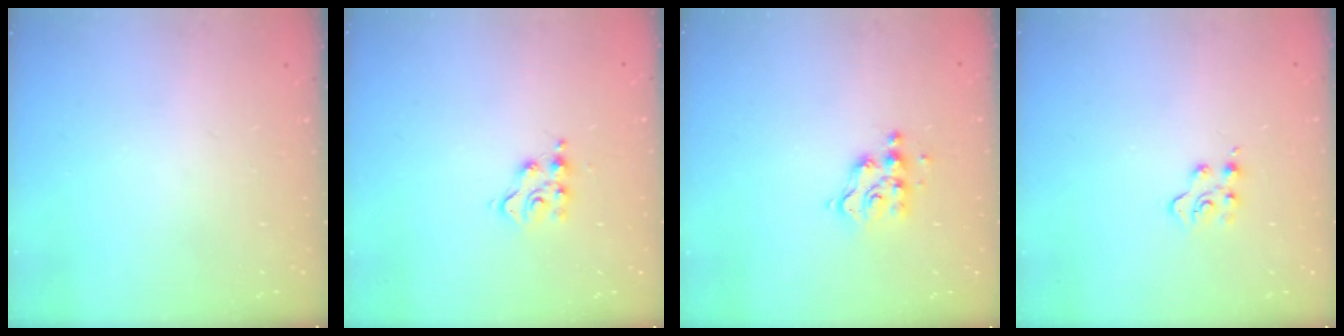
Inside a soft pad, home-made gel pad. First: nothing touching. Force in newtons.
{"total": 6.1, "press": 6.1, "slide": 0.5}
{"total": 6.3, "press": 6.3, "slide": 0.2}
{"total": 3.6, "press": 3.6, "slide": 0.4}